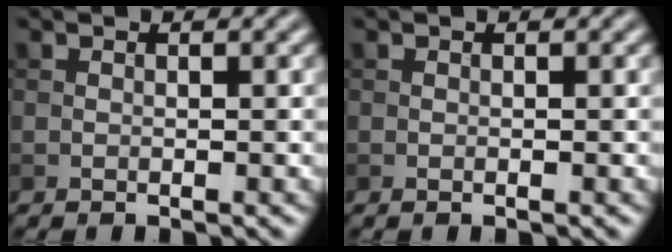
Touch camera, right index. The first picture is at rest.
{"total": 0.0}